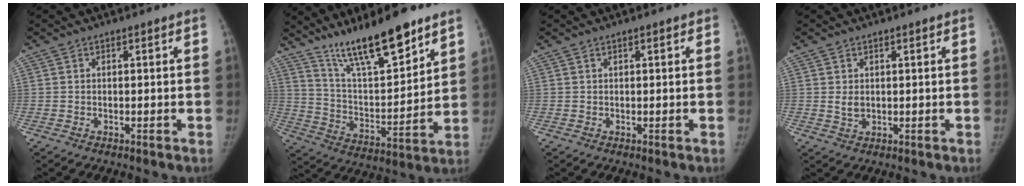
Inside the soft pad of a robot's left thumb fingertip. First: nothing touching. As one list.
[{"total": 18.2, "force": [13.4, 4.2, 11.6], "torque": [-0.163, -0.078, 0.239]}, {"total": 0.9, "force": [0.4, 0.3, 0.7], "torque": [-0.011, 0.002, 0.003]}, {"total": 2.1, "force": [0.5, 1.5, 1.4], "torque": [-0.020, -0.007, 0.014]}]